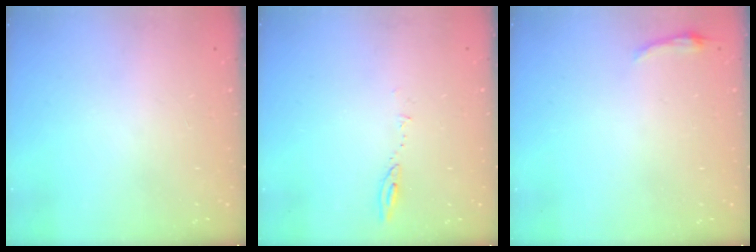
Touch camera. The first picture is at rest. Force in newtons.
{"total": 4.5, "press": 4.4, "slide": 0.6}
{"total": 4.7, "press": 4.6, "slide": 0.9}